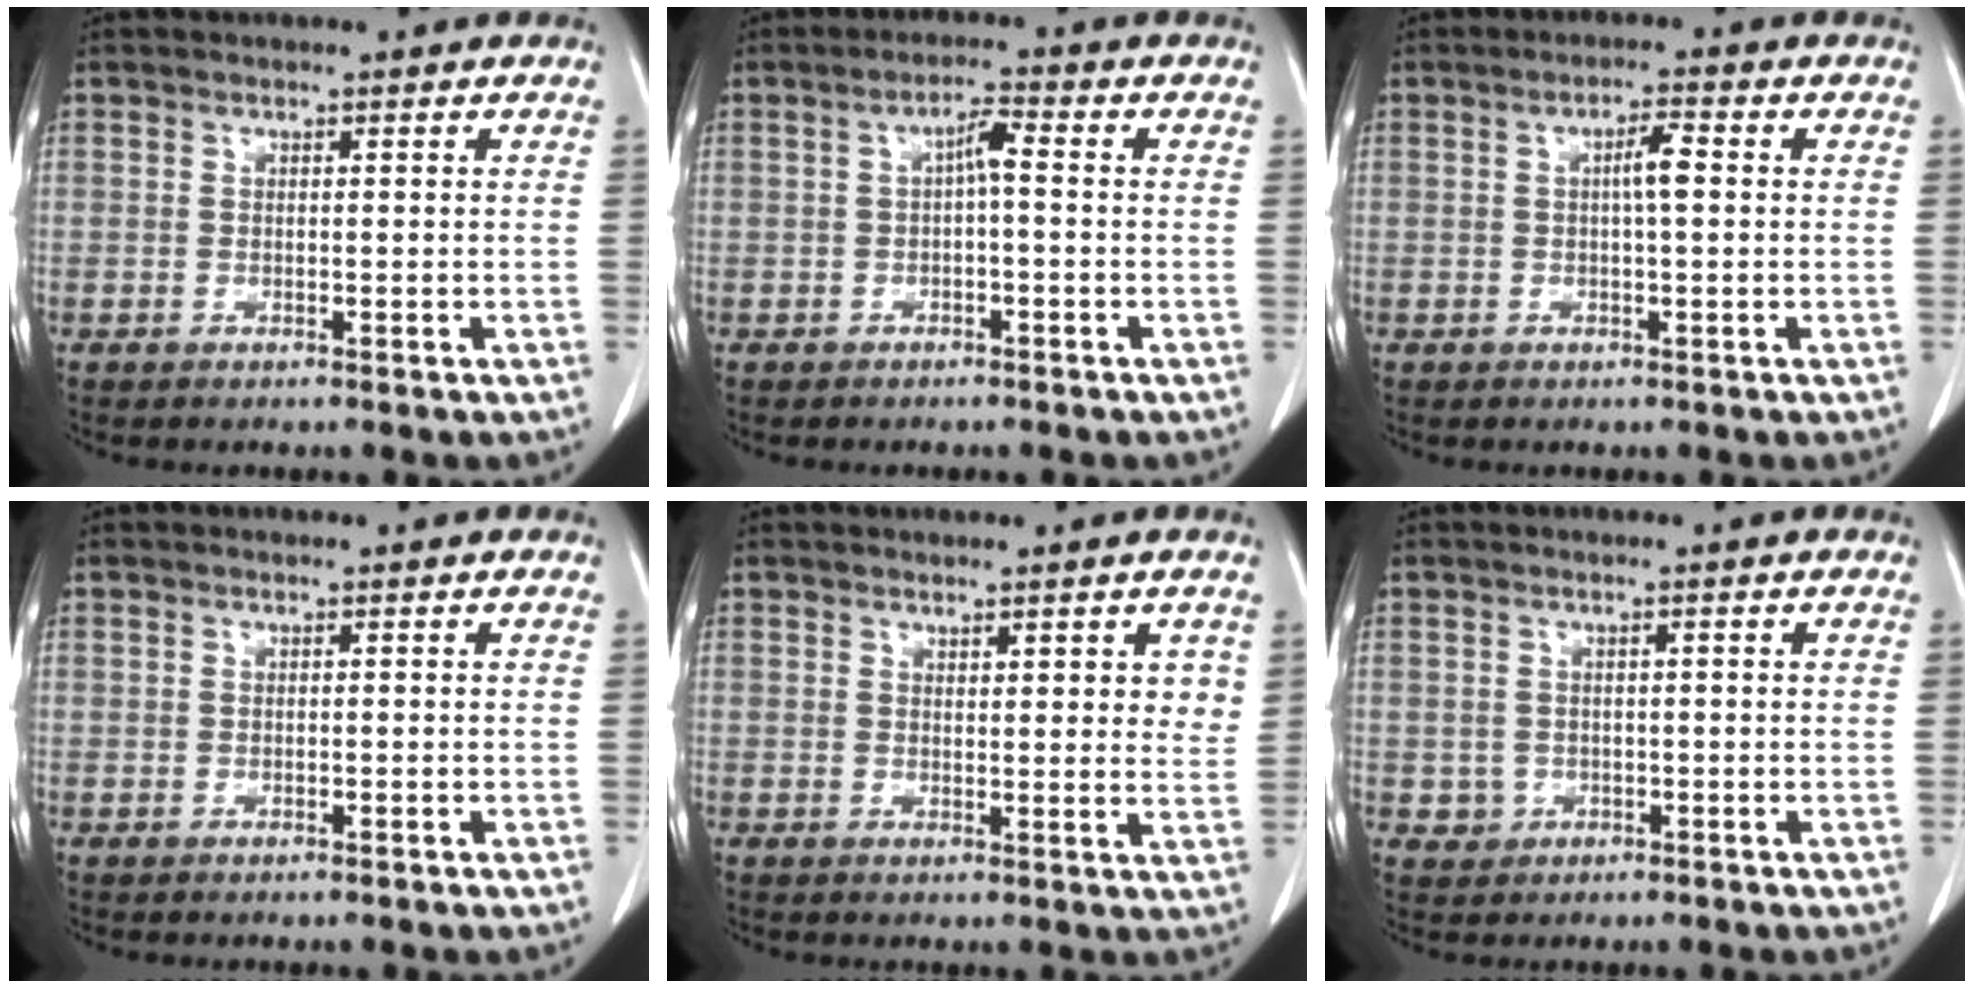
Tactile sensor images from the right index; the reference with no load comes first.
{"total": 2.9, "force": [-0.1, 0.5, 2.9], "torque": [-0.050, 0.011, 0.000]}
{"total": 3.0, "force": [0.3, 0.3, 2.9], "torque": [-0.050, 0.005, 0.006]}
{"total": 0.0}
{"total": 4.4, "force": [2.4, 1.2, 3.5], "torque": [-0.038, -0.010, 0.028]}
{"total": 2.1, "force": [-0.4, 2.0, 0.3], "torque": [0.001, 0.006, 0.001]}